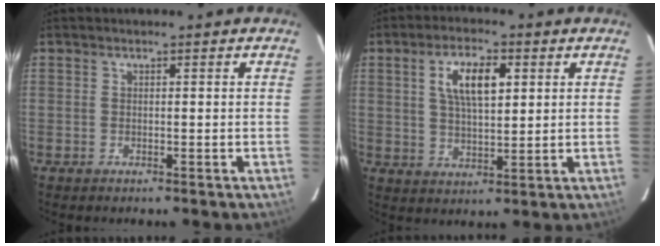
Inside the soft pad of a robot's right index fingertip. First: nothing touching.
{"total": 8.4, "force": [2.8, 3.4, 7.1], "torque": [-0.132, 0.010, 0.053]}